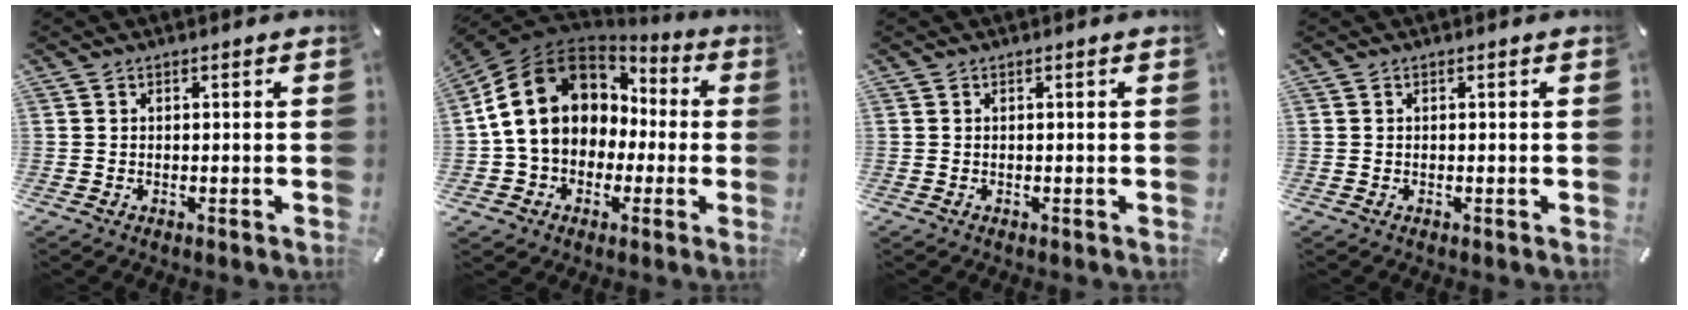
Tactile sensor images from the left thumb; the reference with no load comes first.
{"total": 17.9, "force": [1.7, 14.9, 9.8], "torque": [-0.195, 0.005, 0.031]}
{"total": 0.0}
{"total": 0.0}